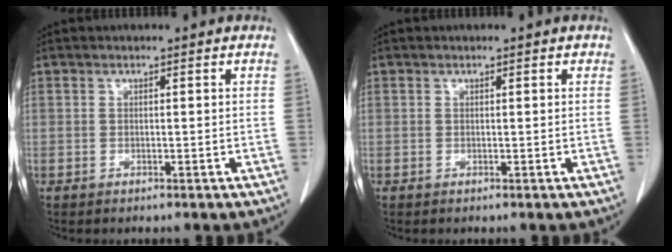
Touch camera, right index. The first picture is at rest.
{"total": 0.0}